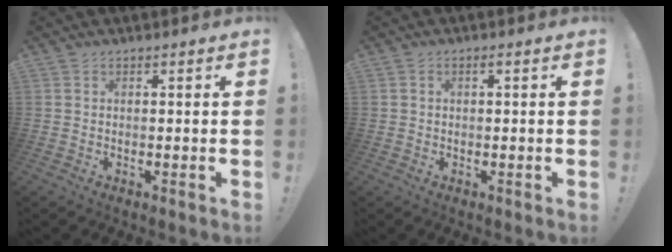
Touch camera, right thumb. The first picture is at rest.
{"total": 1.1, "force": [-0.3, 0.4, 0.9], "torque": [-0.018, 0.005, -0.006]}